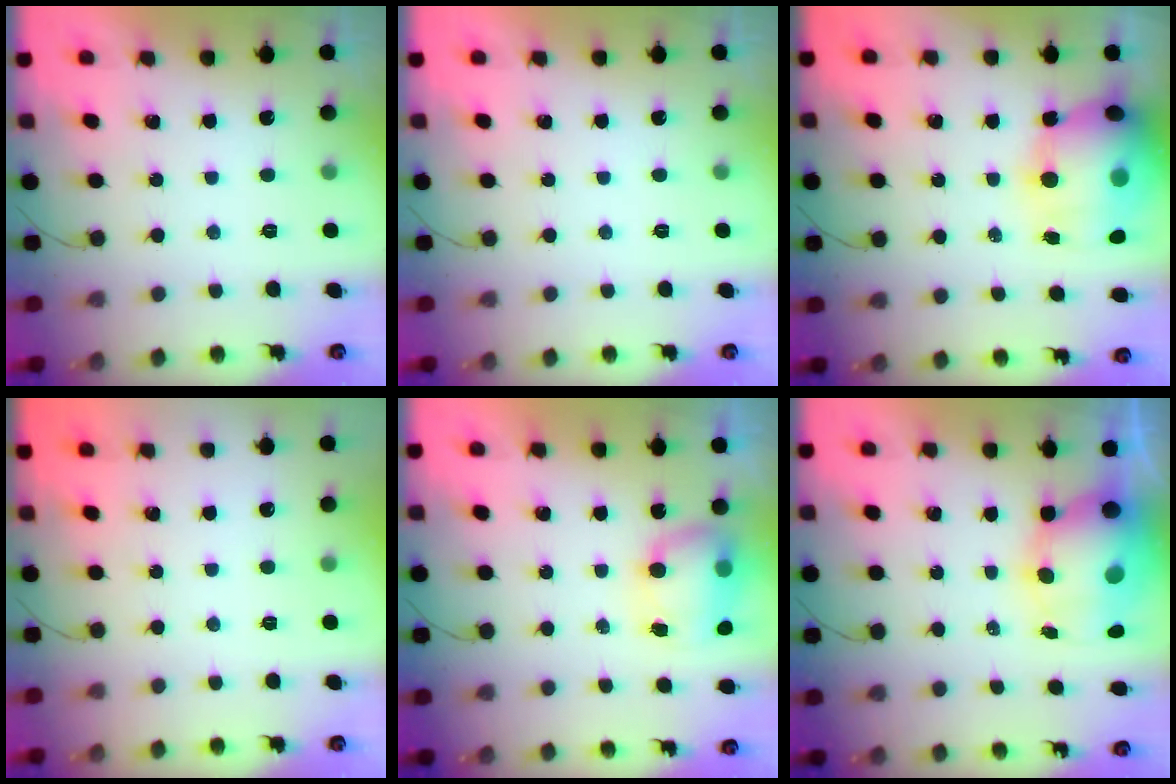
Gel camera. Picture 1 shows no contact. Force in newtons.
{"total": 0.0}
{"total": 19.5, "press": 19.0, "slide": 4.5}
{"total": 0.0}
{"total": 7.9, "press": 7.7, "slide": 1.9}
{"total": 10.6, "press": 10.2, "slide": 2.9}